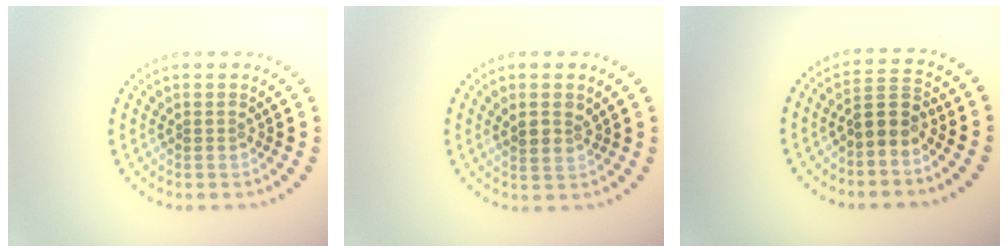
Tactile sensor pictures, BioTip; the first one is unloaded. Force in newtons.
{"total": 2.1, "press": 1.9, "slide": 0.9}
{"total": 2.6, "press": 2.2, "slide": 1.3}